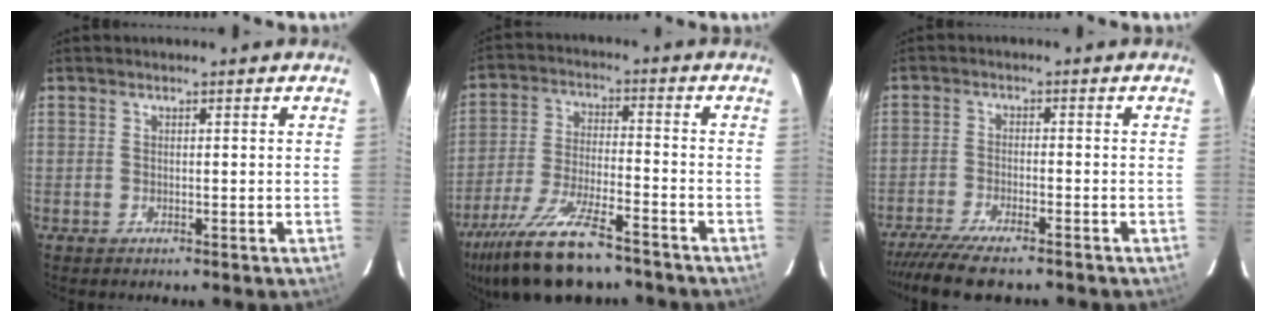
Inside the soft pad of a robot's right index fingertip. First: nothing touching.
{"total": 17.8, "force": [-13.9, 4.5, 10.2], "torque": [-0.215, -0.039, -0.241]}
{"total": 9.7, "force": [-8.2, 1.4, 4.9], "torque": [-0.117, -0.032, -0.144]}